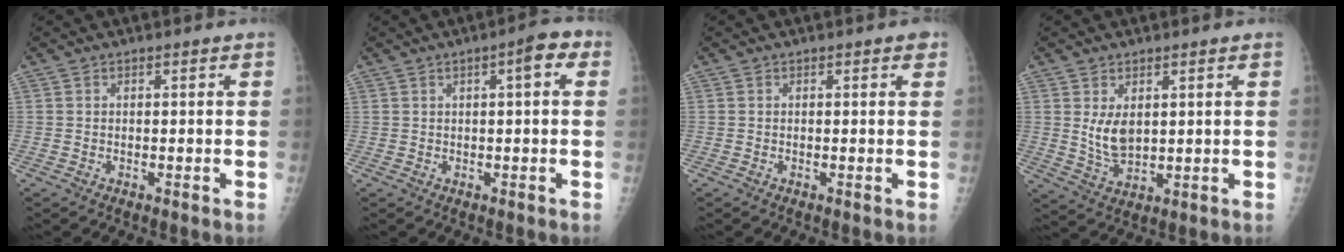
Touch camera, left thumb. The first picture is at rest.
{"total": 5.6, "force": [1.8, 1.7, 5.0], "torque": [-0.064, 0.014, 0.018]}
{"total": 1.3, "force": [0.7, 0.4, 1.0], "torque": [-0.012, 0.000, 0.005]}
{"total": 5.7, "force": [1.6, 3.2, 4.4], "torque": [-0.069, -0.019, 0.042]}